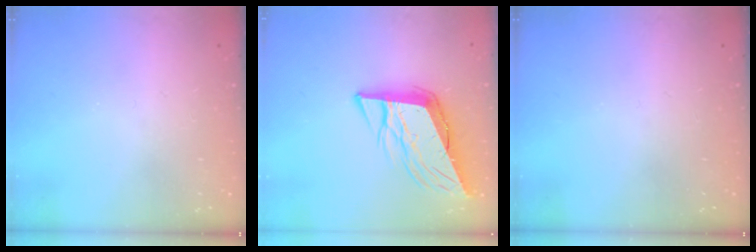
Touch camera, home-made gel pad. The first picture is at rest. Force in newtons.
{"total": 11.8, "press": 11.2, "slide": 3.6}
{"total": 0.0}